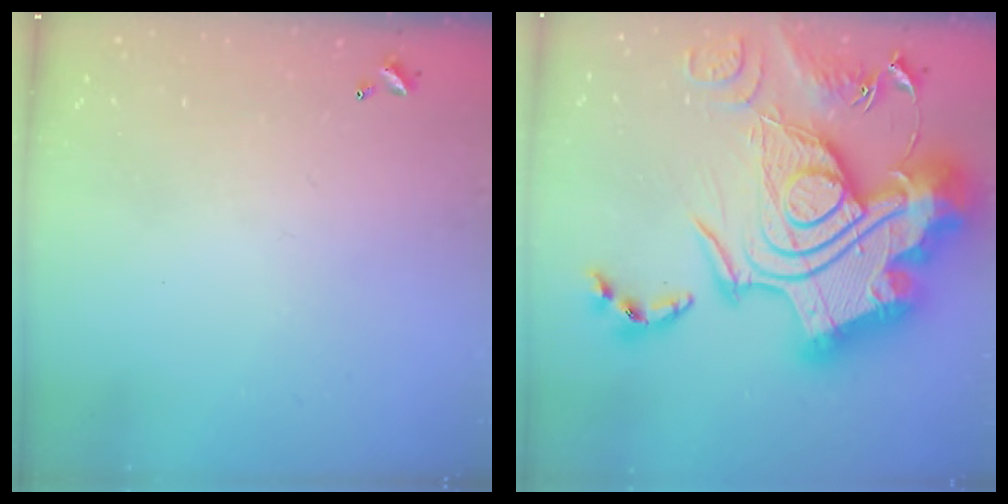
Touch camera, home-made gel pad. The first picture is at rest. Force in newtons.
{"total": 0.7, "press": 0.7, "slide": 0.1}